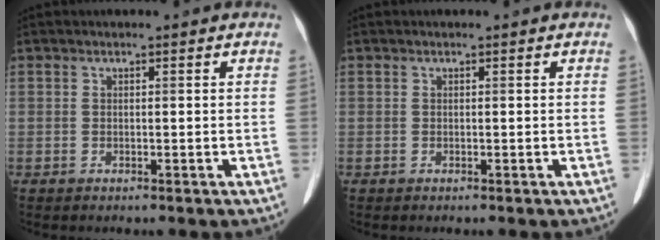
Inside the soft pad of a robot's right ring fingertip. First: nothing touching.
{"total": 0.0}